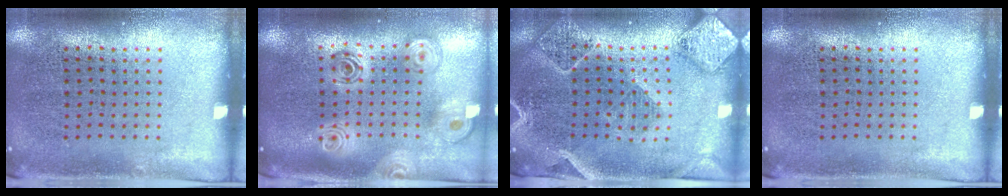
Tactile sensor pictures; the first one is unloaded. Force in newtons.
{"total": 2.2, "press": 1.8, "slide": 1.2}
{"total": 2.4, "press": 2.2, "slide": 0.9}
{"total": 0.0}